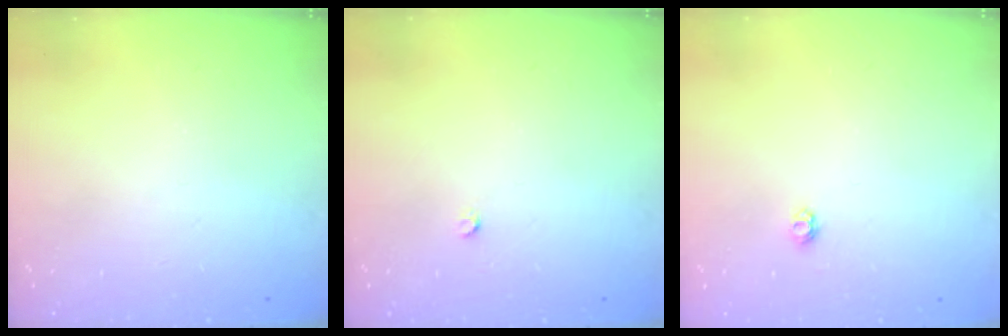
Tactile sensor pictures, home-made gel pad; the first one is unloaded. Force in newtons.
{"total": 2.2, "press": 2.2, "slide": 0.3}
{"total": 2.9, "press": 2.9, "slide": 0.4}